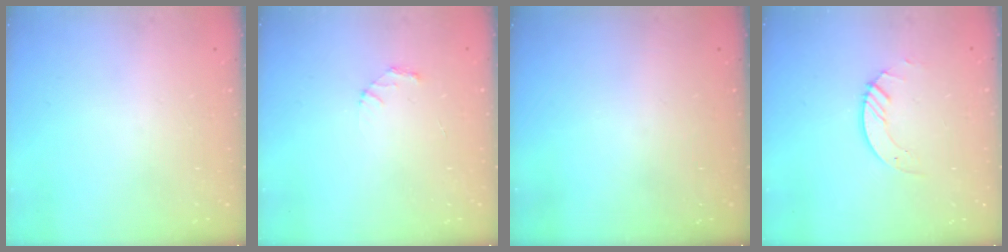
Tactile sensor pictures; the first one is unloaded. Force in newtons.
{"total": 1.9, "press": 1.9, "slide": 0.2}
{"total": 0.0}
{"total": 3.7, "press": 3.6, "slide": 0.4}